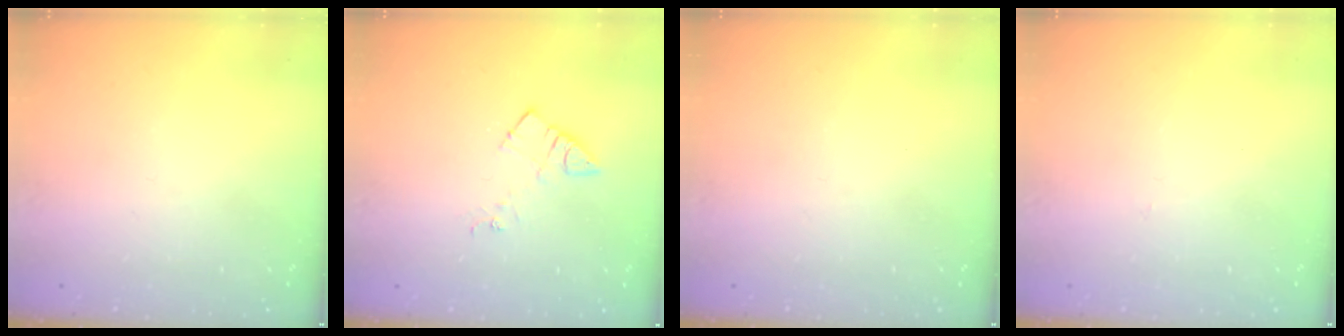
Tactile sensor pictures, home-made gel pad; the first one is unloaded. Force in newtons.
{"total": 5.2, "press": 5.2, "slide": 0.7}
{"total": 0.0}
{"total": 2.8, "press": 2.8, "slide": 0.4}